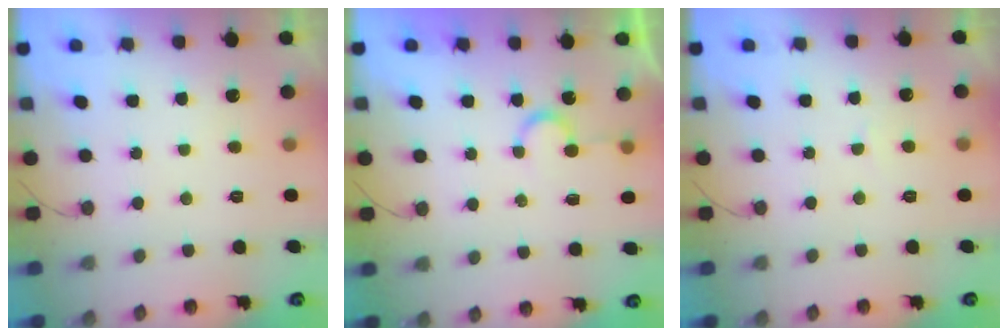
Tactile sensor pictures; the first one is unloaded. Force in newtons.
{"total": 4.9, "press": 4.9, "slide": 0.3}
{"total": 1.4, "press": 1.4, "slide": 0.1}